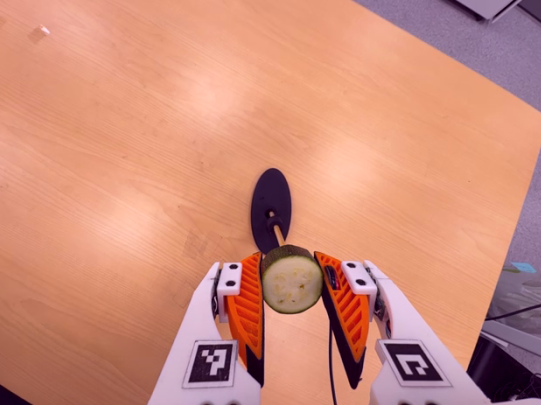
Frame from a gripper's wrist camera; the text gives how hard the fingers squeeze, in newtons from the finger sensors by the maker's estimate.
{"total": 12.2, "left": 11.6, "right": 12.8}